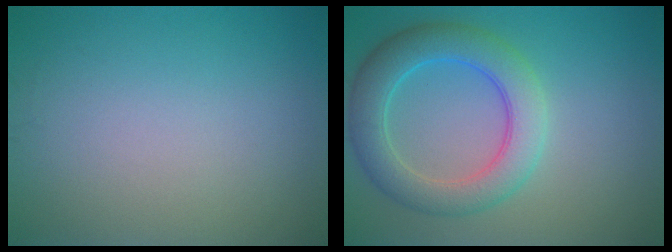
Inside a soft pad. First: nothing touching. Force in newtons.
{"total": 6.0, "press": 6.0, "slide": 0.2}